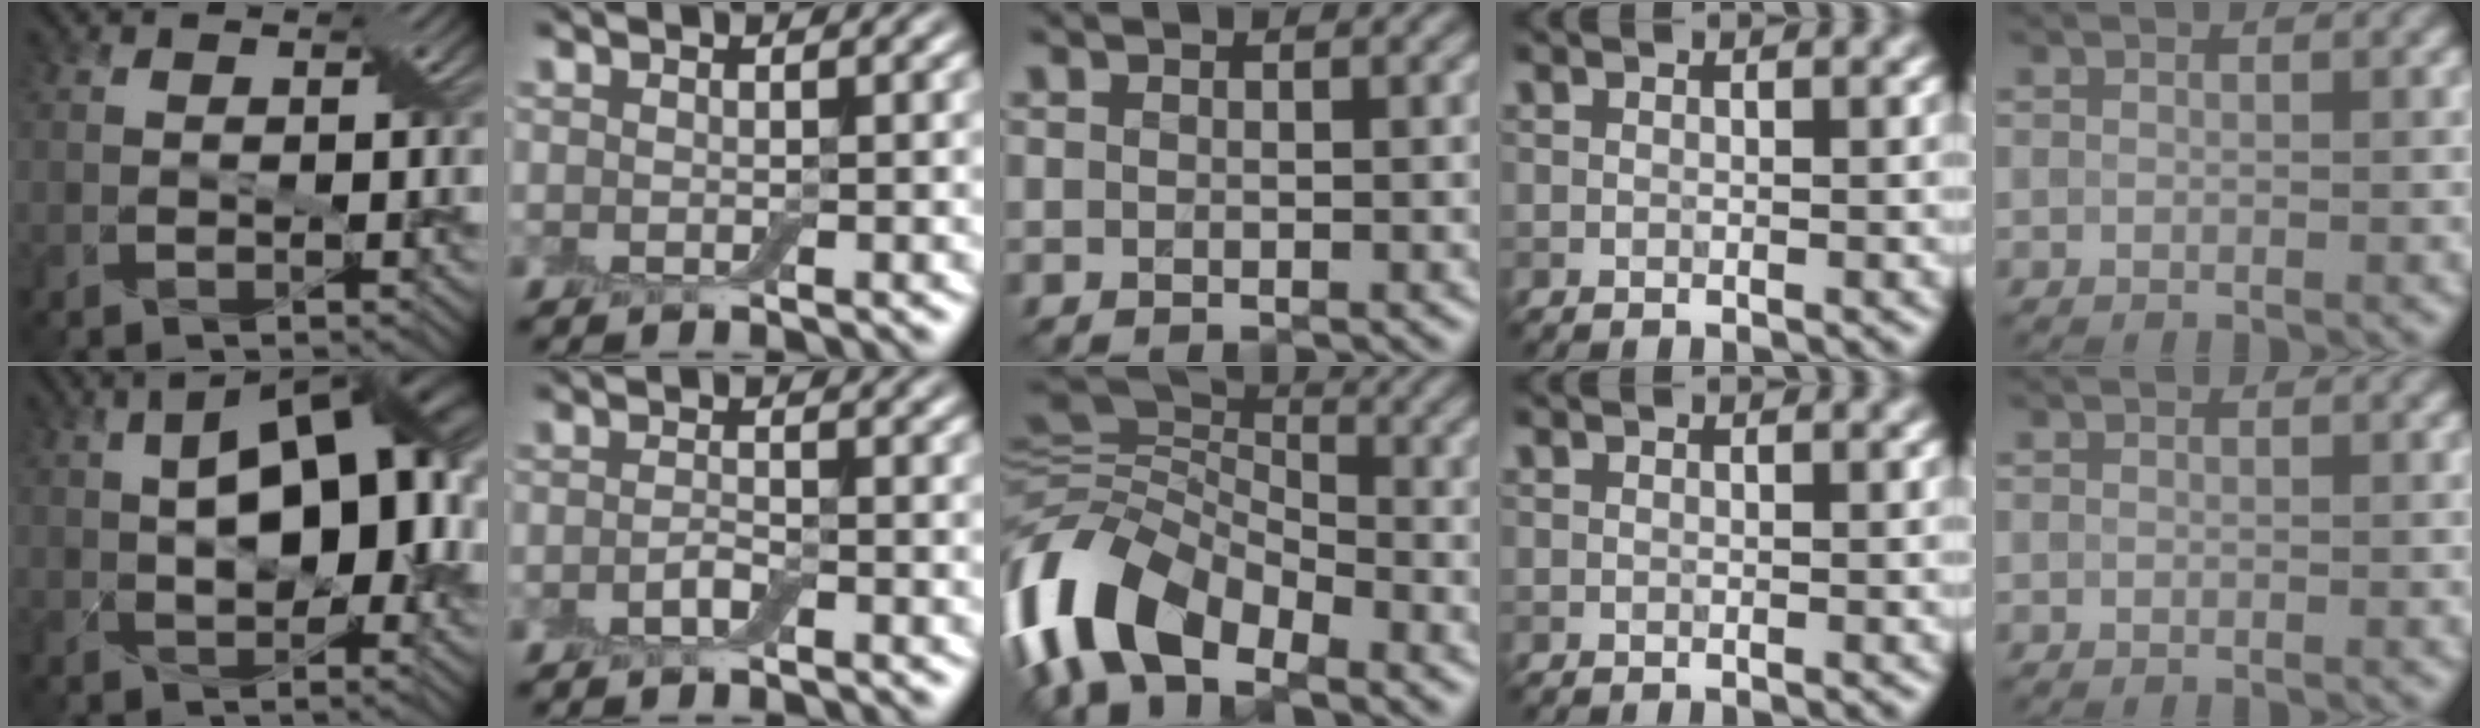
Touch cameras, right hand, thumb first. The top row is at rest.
{"thumb": {"total": 13.6, "force": [1.7, 6.4, 11.8], "torque": [-0.179, 0.021, 0.026]}, "index": {"total": 1.4, "force": [-0.8, 0.4, 1.1], "torque": [-0.024, 0.002, -0.018]}, "middle": {"total": 10.0, "force": [-5.7, 5.5, 6.1], "torque": [-0.119, -0.003, -0.126]}}